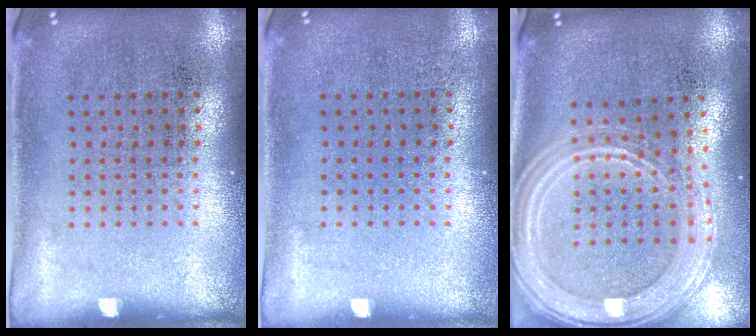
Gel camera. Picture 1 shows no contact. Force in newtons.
{"total": 0.0}
{"total": 2.4, "press": 2.0, "slide": 1.3}